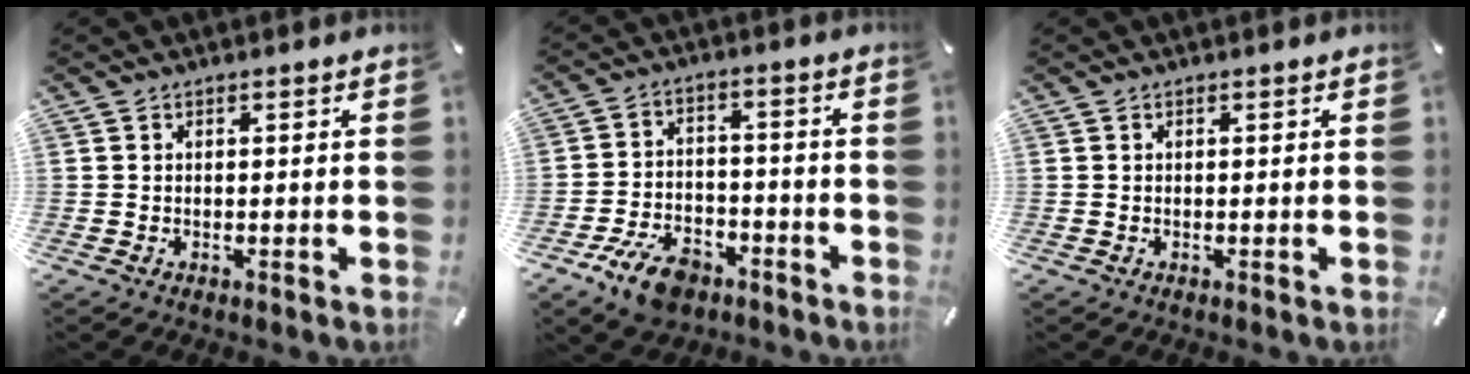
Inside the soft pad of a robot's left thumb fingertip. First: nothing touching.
{"total": 9.7, "force": [-6.0, 5.9, 4.9], "torque": [-0.096, 0.037, -0.107]}
{"total": 0.0}